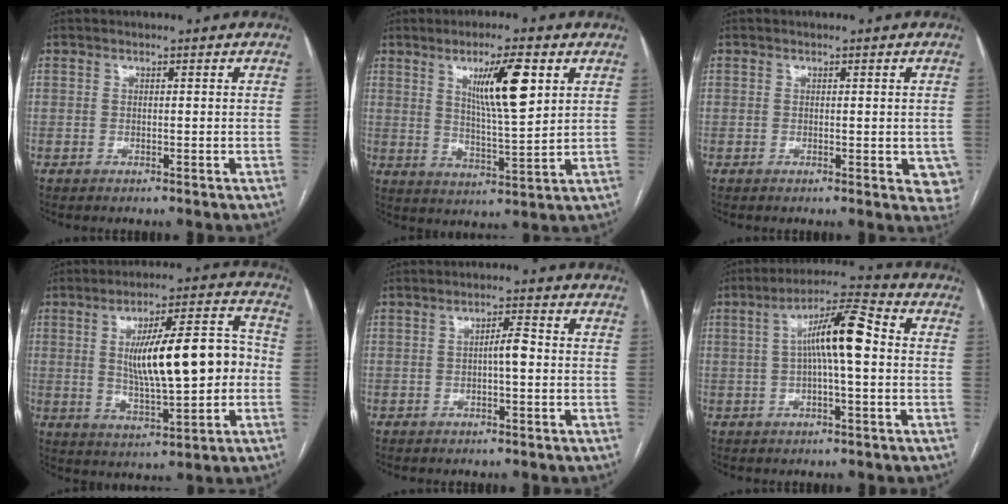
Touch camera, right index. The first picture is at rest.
{"total": 10.1, "force": [4.1, 1.0, 9.1], "torque": [-0.155, -0.005, 0.071]}
{"total": 4.8, "force": [-0.7, 2.1, 4.3], "torque": [-0.031, -0.004, -0.007]}
{"total": 15.2, "force": [0.3, 3.5, 14.8], "torque": [-0.238, 0.026, 0.010]}
{"total": 2.9, "force": [-0.4, 0.5, 2.8], "torque": [-0.044, 0.005, -0.008]}
{"total": 10.0, "force": [0.6, 1.3, 9.8], "torque": [-0.175, 0.028, 0.005]}